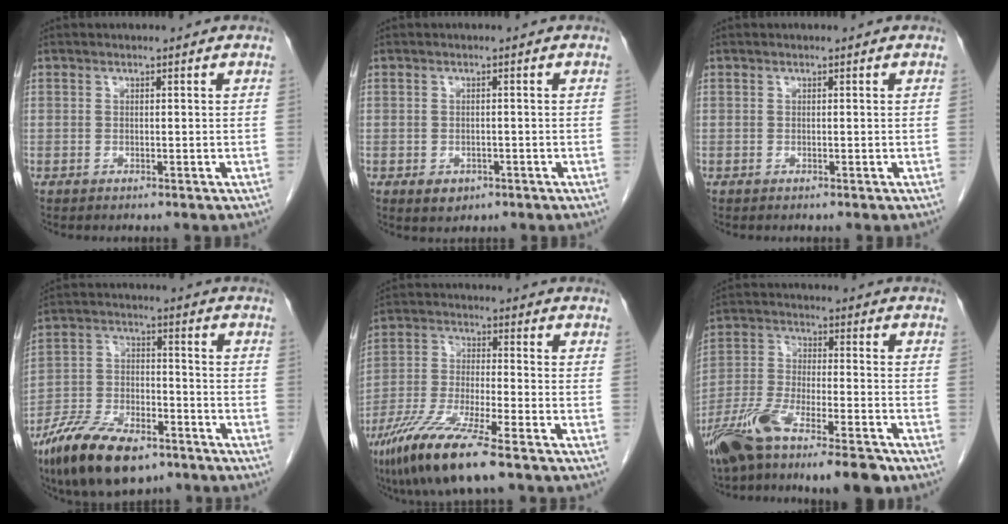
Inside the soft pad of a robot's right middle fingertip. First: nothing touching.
{"total": 2.3, "force": [-1.1, 1.7, 1.1], "torque": [-0.014, 0.001, -0.005]}
{"total": 0.0}
{"total": 13.0, "force": [-8.9, 4.5, 8.4], "torque": [-0.162, -0.016, -0.161]}
{"total": 12.1, "force": [-7.9, 0.8, 9.1], "torque": [-0.189, -0.034, -0.148]}
{"total": 14.5, "force": [-10.6, 2.5, 9.6], "torque": [-0.190, -0.022, -0.189]}